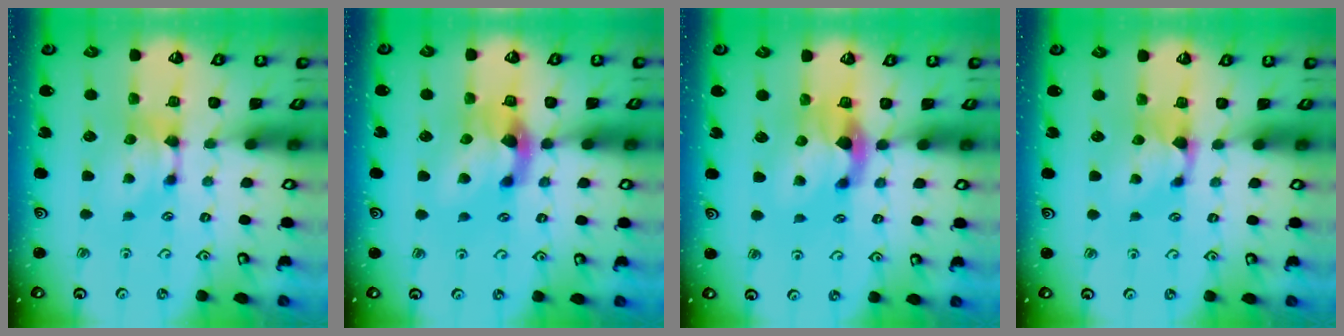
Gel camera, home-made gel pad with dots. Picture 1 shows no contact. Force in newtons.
{"total": 4.1, "press": 3.8, "slide": 1.6}
{"total": 3.0, "press": 2.7, "slide": 1.4}
{"total": 1.3, "press": 0.7, "slide": 1.0}